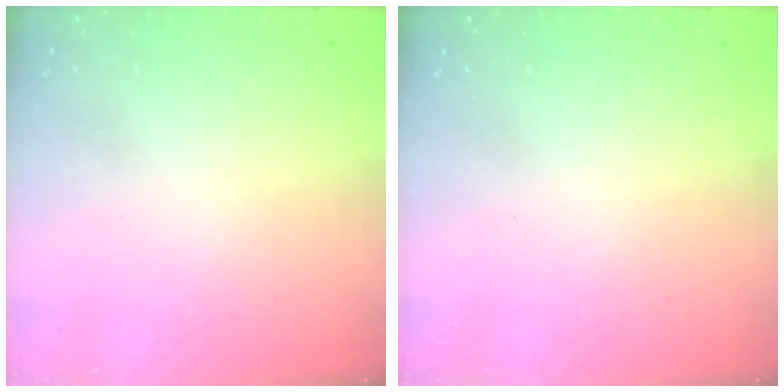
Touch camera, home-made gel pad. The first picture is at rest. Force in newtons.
{"total": 0.0}